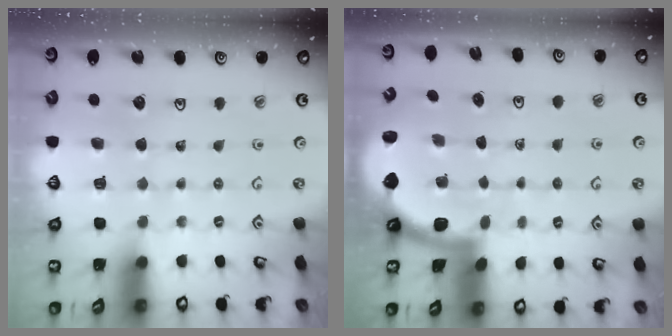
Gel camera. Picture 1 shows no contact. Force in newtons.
{"total": 1.6, "press": 1.6, "slide": 0.1}